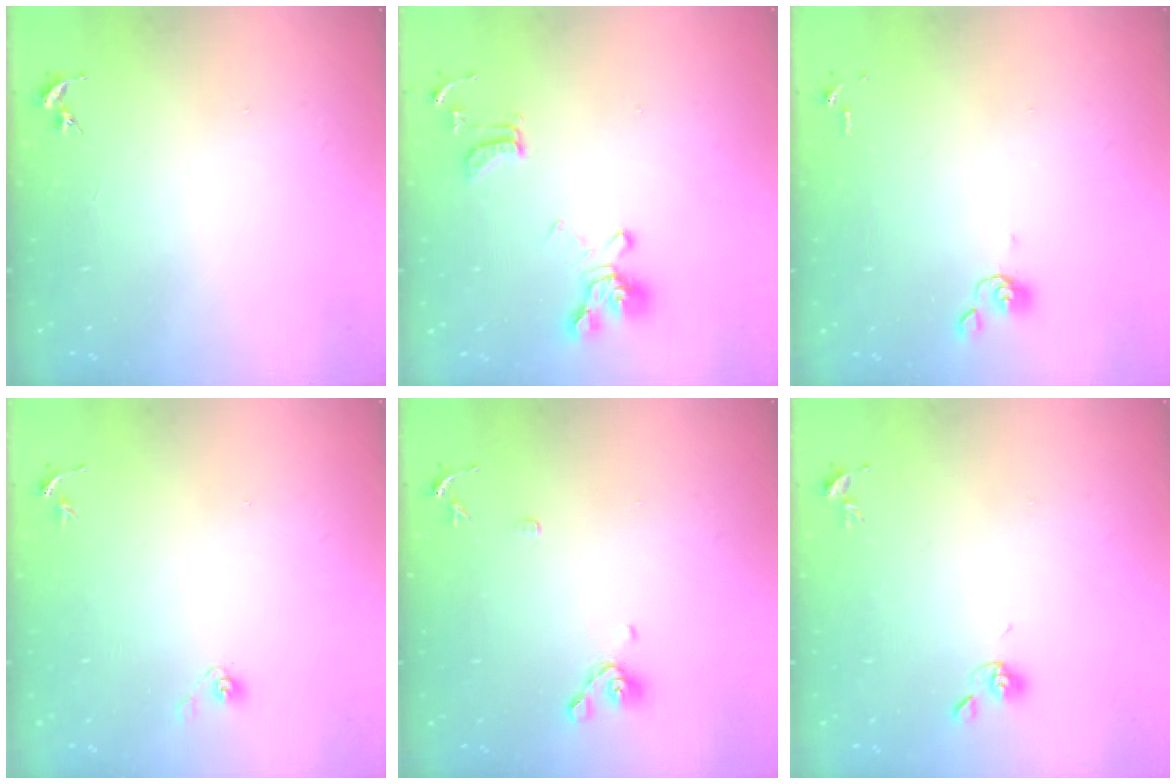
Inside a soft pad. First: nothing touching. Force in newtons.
{"total": 14.3, "press": 14.2, "slide": 1.5}
{"total": 4.9, "press": 4.8, "slide": 0.9}
{"total": 3.9, "press": 3.3, "slide": 2.0}
{"total": 8.3, "press": 8.0, "slide": 2.1}
{"total": 5.6, "press": 5.6, "slide": 1.0}